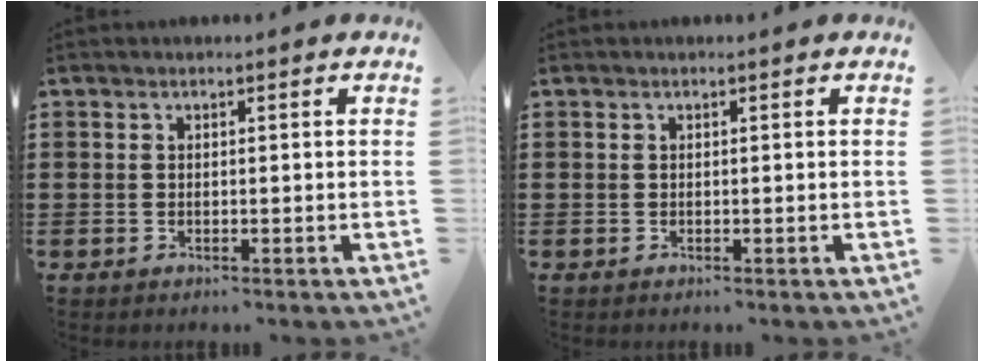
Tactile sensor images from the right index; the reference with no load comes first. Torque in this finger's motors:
{"motor_torque": [0.65, 0.65, 0.00, 0.00]}